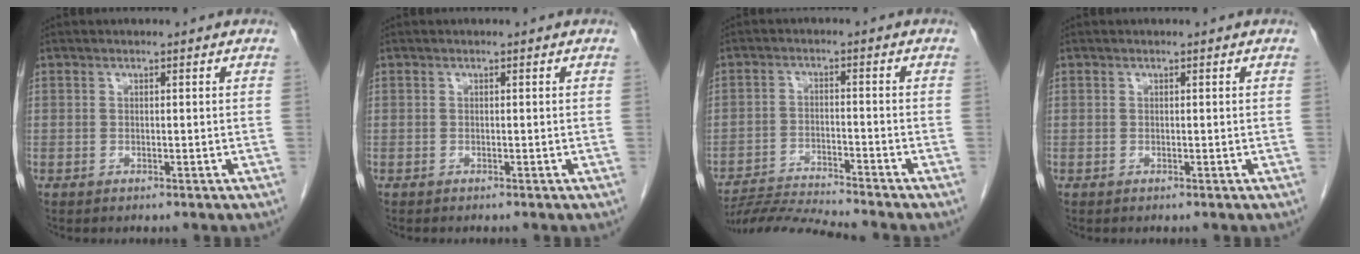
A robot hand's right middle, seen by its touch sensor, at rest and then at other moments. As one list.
[{"total": 0.6, "force": [-0.5, 0.1, 0.2], "torque": [-0.003, -0.001, -0.009]}, {"total": 8.5, "force": [-8.2, -1.9, 1.5], "torque": [-0.022, -0.013, -0.148]}, {"total": 0.0}]